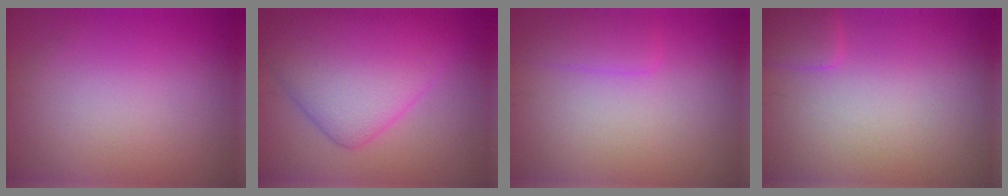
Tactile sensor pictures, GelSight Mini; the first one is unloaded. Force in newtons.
{"total": 7.7, "press": 7.7, "slide": 0.1}
{"total": 1.8, "press": 1.8, "slide": 0.2}
{"total": 1.5, "press": 1.5, "slide": 0.1}